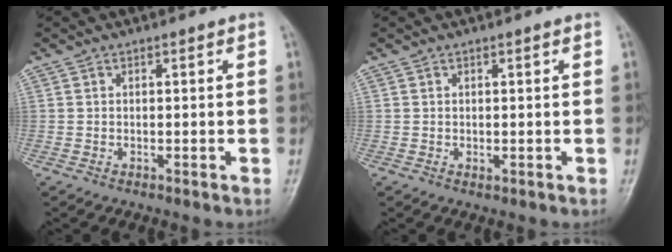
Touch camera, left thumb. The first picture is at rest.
{"total": 0.9, "force": [0.2, 0.4, 0.8], "torque": [-0.010, -0.002, 0.007]}